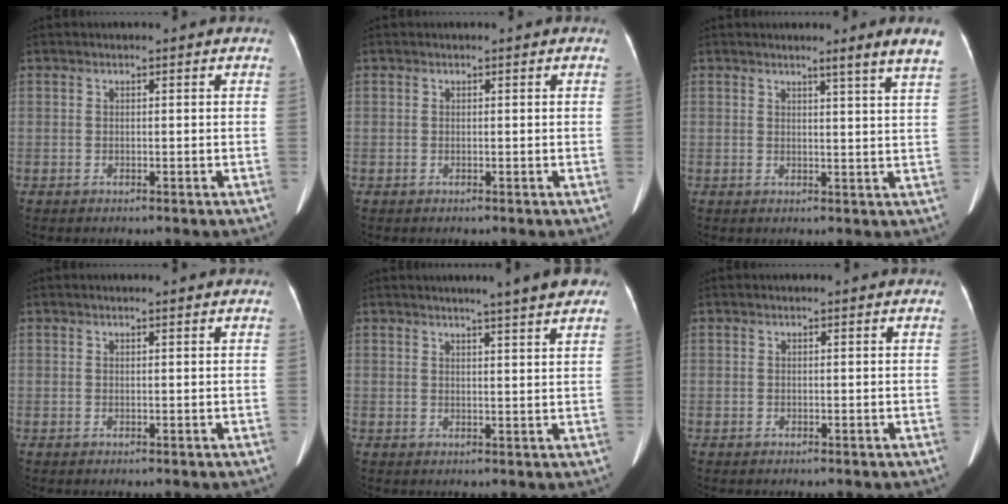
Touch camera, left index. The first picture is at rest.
{"total": 0.0}
{"total": 4.9, "force": [3.7, -1.3, 2.9], "torque": [-0.038, -0.016, 0.039]}
{"total": 0.7, "force": [0.6, 0.0, 0.3], "torque": [-0.008, 0.011, 0.012]}
{"total": 7.0, "force": [5.7, 0.0, 4.1], "torque": [-0.054, 0.007, 0.060]}
{"total": 0.0}